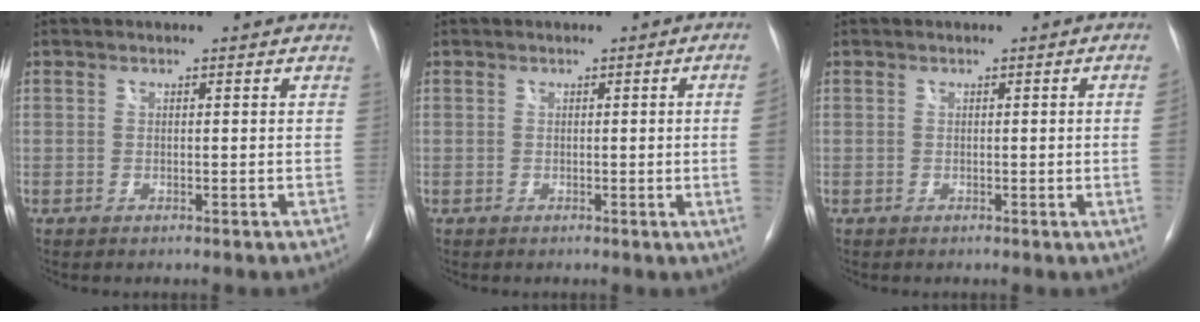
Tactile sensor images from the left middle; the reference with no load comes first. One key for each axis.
{"total": 4.3, "fx": -0.3, "fy": -1.7, "fz": 3.9, "tx": -0.045, "ty": -0.007, "tz": -0.003}
{"total": 2.6, "fx": -0.2, "fy": -1.1, "fz": 2.3, "tx": -0.028, "ty": -0.003, "tz": -0.001}